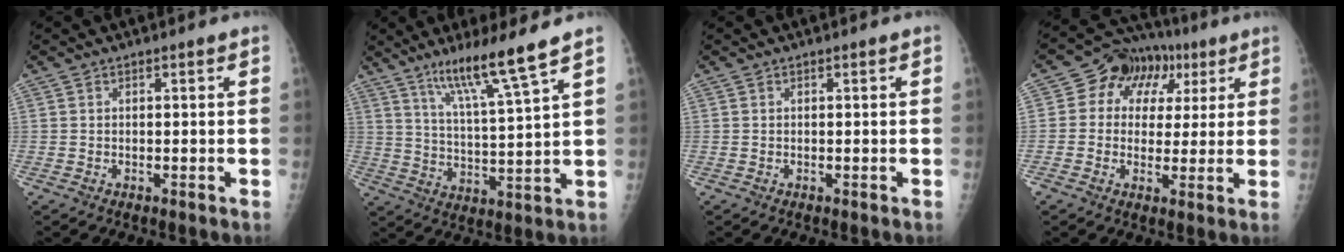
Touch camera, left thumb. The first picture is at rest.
{"total": 11.4, "force": [7.8, -0.4, 8.3], "torque": [-0.148, -0.048, 0.145]}
{"total": 0.0}
{"total": 13.2, "force": [4.2, 10.3, 7.2], "torque": [-0.059, 0.020, 0.056]}